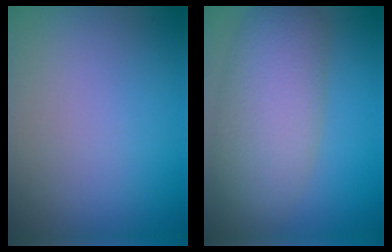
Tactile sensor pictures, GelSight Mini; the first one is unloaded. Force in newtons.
{"total": 7.5, "press": 7.5, "slide": 0.3}